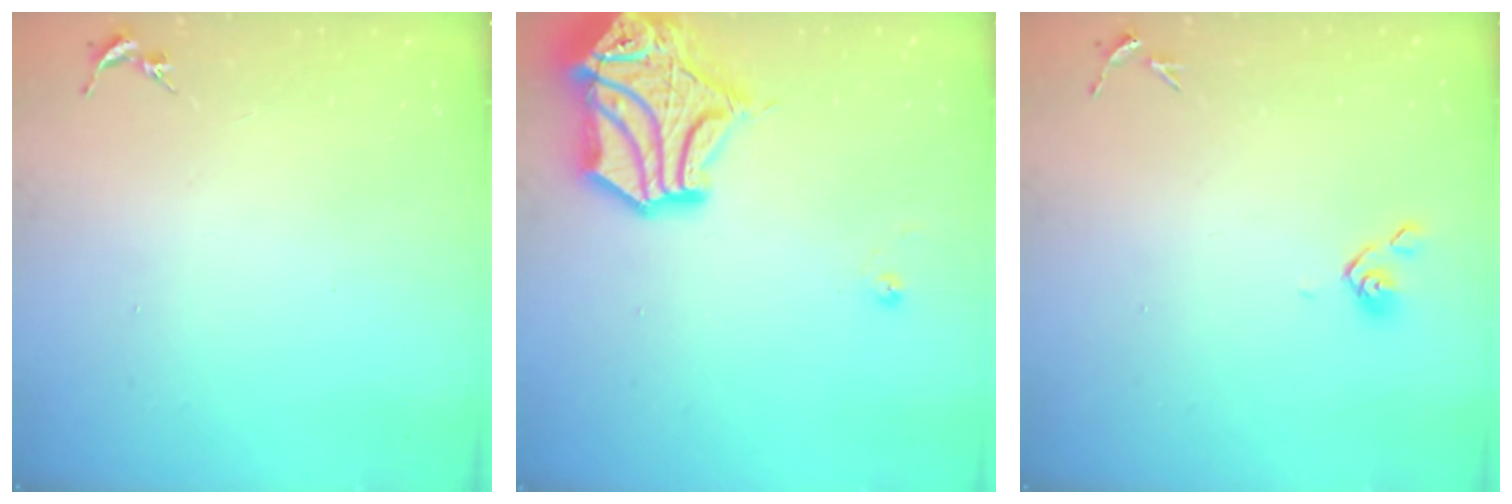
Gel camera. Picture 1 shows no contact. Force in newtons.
{"total": 17.1, "press": 16.9, "slide": 2.2}
{"total": 3.8, "press": 3.7, "slide": 0.8}